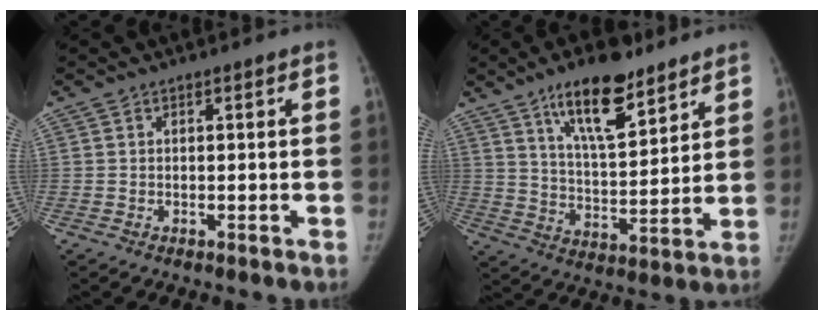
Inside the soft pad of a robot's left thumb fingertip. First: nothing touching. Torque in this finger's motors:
{"motor_torque": [1.05, -0.25, 1.39, -1.22, 0.30]}